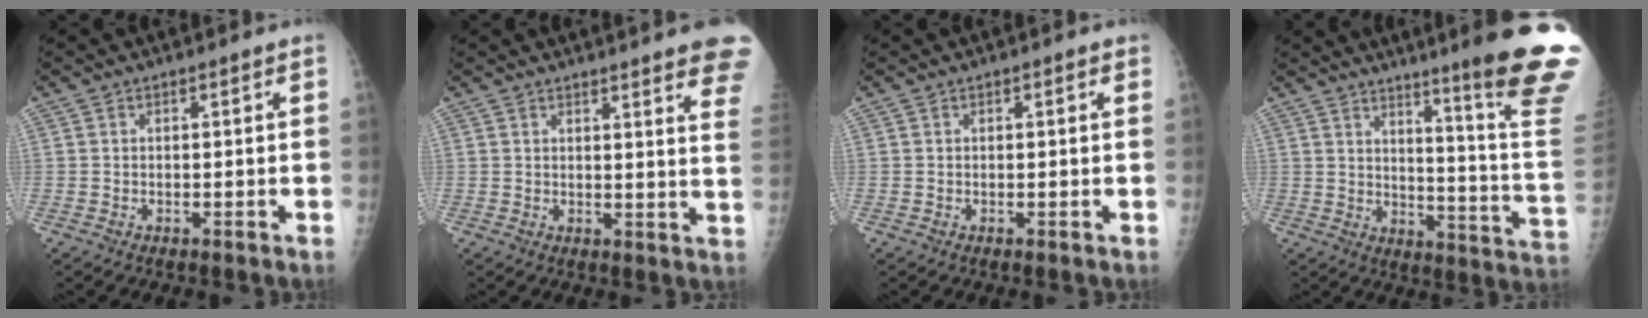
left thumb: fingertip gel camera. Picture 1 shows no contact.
{"total": 15.2, "force": [11.9, 1.8, 9.3], "torque": [-0.092, -0.056, 0.124]}
{"total": 0.9, "force": [0.4, 0.4, 0.7], "torque": [-0.008, 0.001, 0.003]}
{"total": 20.9, "force": [14.2, -0.4, 15.4], "torque": [-0.180, -0.116, 0.189]}